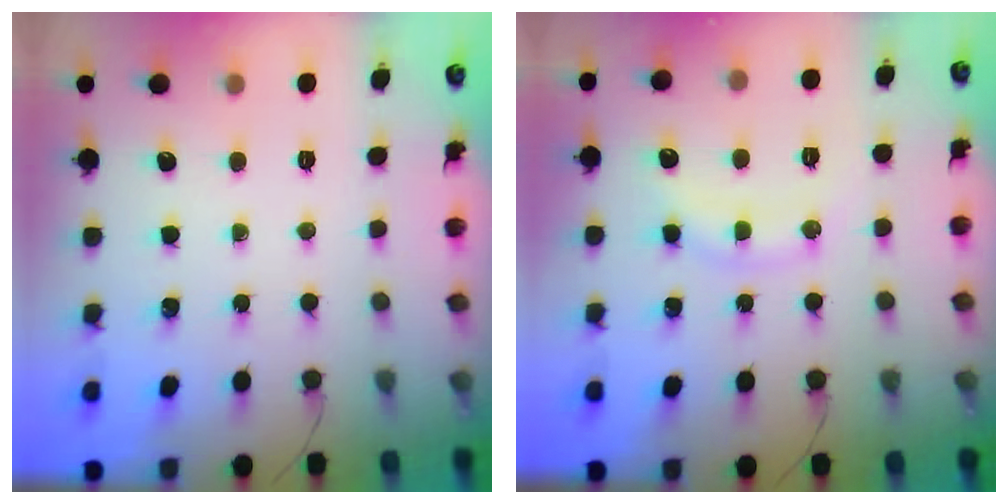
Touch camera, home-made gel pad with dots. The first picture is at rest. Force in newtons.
{"total": 10.7, "press": 10.7, "slide": 0.8}